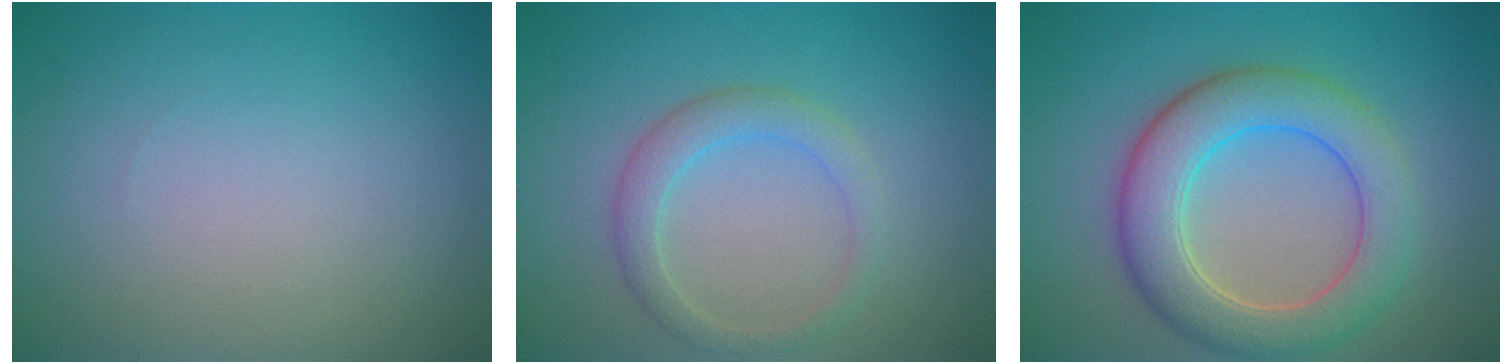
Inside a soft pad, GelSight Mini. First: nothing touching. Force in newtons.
{"total": 2.6, "press": 2.5, "slide": 0.2}
{"total": 6.8, "press": 6.8, "slide": 0.5}